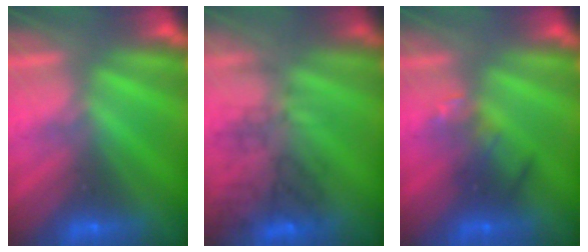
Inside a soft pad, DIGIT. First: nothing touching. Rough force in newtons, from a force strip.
{"total": 4.5}
{"total": 2.4}